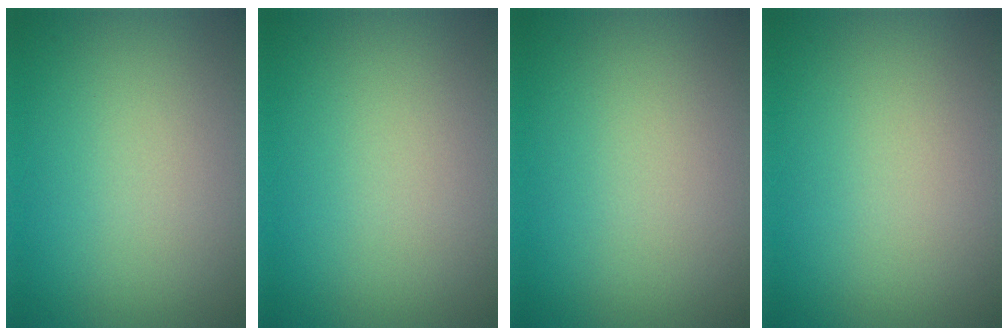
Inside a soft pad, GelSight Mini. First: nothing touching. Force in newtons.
{"total": 0.0}
{"total": 0.0}
{"total": 0.0}